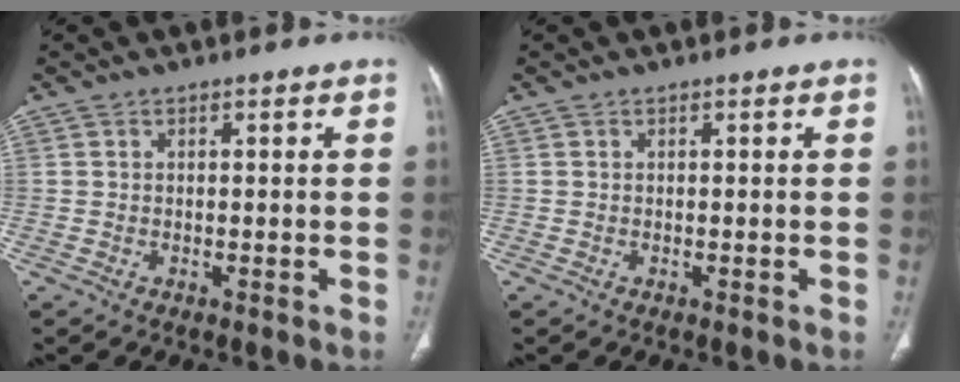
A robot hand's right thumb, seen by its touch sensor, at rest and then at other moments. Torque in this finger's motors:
{"motor_torque": [0.07, 0.10, -0.04, 0.03, 0.02]}